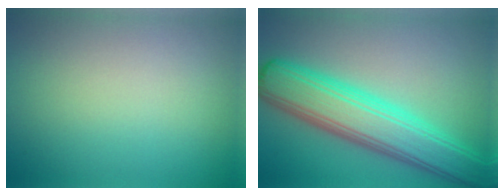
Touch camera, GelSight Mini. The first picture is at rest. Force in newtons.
{"total": 8.3, "press": 8.3, "slide": 0.2}